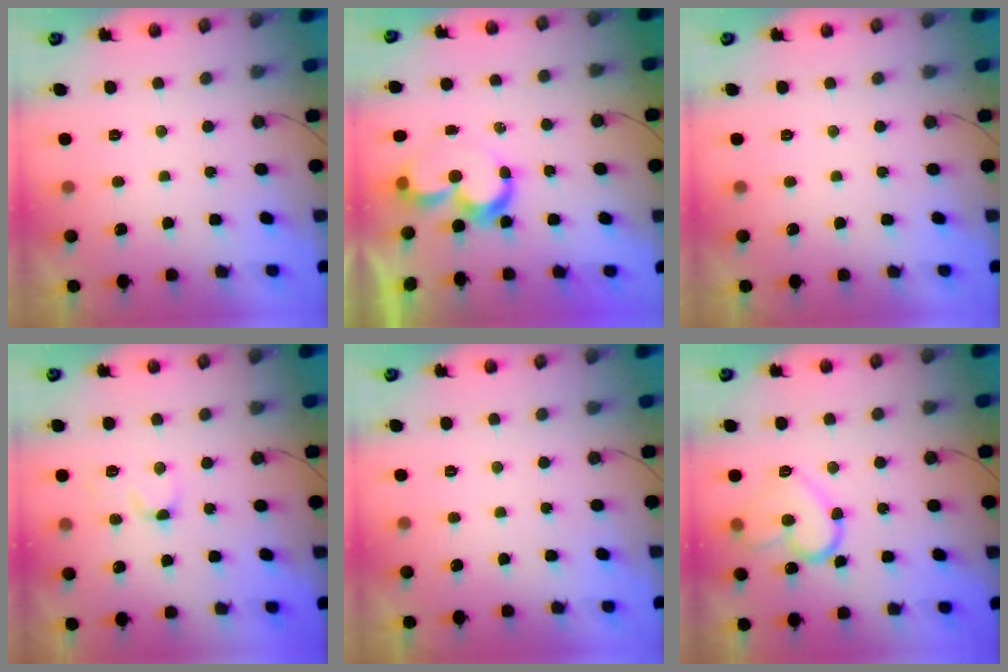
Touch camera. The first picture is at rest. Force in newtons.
{"total": 8.4, "press": 8.3, "slide": 0.6}
{"total": 0.0}
{"total": 4.3, "press": 4.2, "slide": 0.5}
{"total": 0.0}
{"total": 14.7, "press": 14.6, "slide": 1.3}